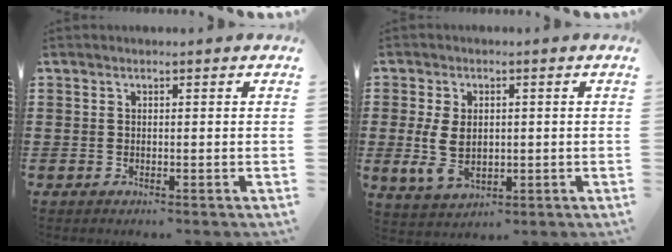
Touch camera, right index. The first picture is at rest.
{"total": 6.5, "force": [-0.2, 4.2, 4.9], "torque": [-0.121, 0.003, -0.009]}